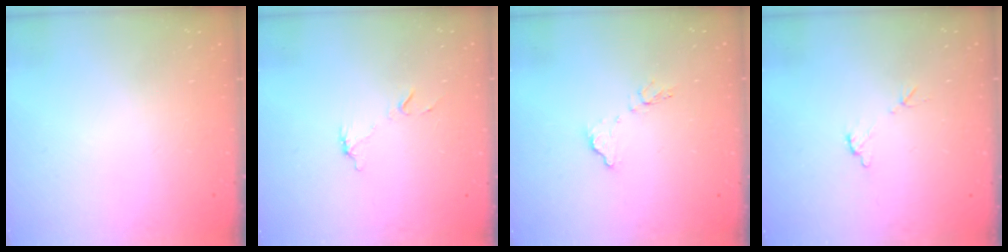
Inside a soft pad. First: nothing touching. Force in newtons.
{"total": 5.9, "press": 5.9, "slide": 0.4}
{"total": 8.0, "press": 8.0, "slide": 0.4}
{"total": 5.9, "press": 5.9, "slide": 0.3}